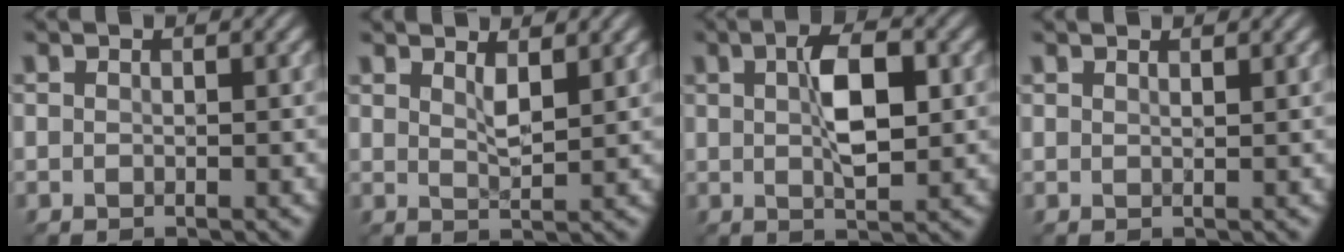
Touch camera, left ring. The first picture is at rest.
{"total": 1.5, "force": [1.2, 0.1, 0.9], "torque": [-0.020, 0.000, 0.024]}
{"total": 4.6, "force": [0.9, 1.7, 4.2], "torque": [-0.077, 0.006, 0.015]}
{"total": 0.5, "force": [0.4, -0.3, -0.2], "torque": [0.005, 0.002, 0.007]}